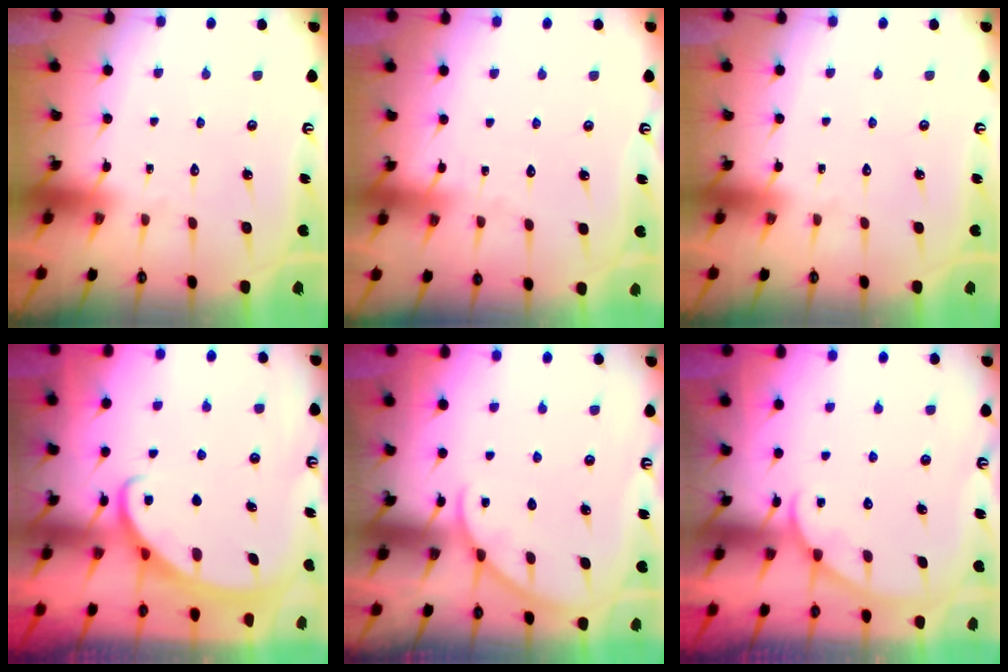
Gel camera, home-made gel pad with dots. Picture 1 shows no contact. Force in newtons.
{"total": 2.5, "press": 2.5, "slide": 0.3}
{"total": 0.0}
{"total": 3.0, "press": 3.0, "slide": 0.3}
{"total": 4.5, "press": 4.5, "slide": 0.4}
{"total": 4.2, "press": 4.2, "slide": 0.3}